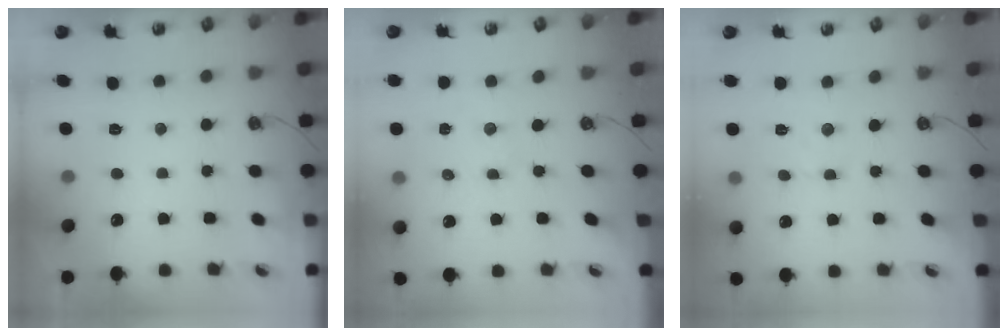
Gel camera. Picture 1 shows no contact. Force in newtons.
{"total": 1.8, "press": 1.8, "slide": 0.3}
{"total": 1.9, "press": 1.8, "slide": 0.6}